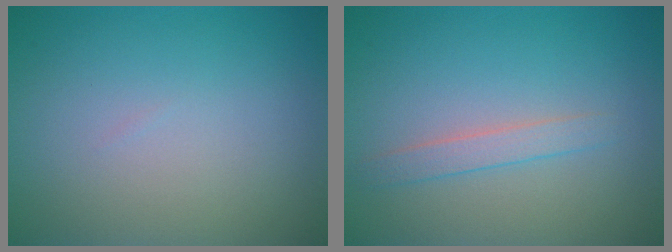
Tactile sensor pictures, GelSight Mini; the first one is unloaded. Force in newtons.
{"total": 1.6, "press": 1.6, "slide": 0.1}